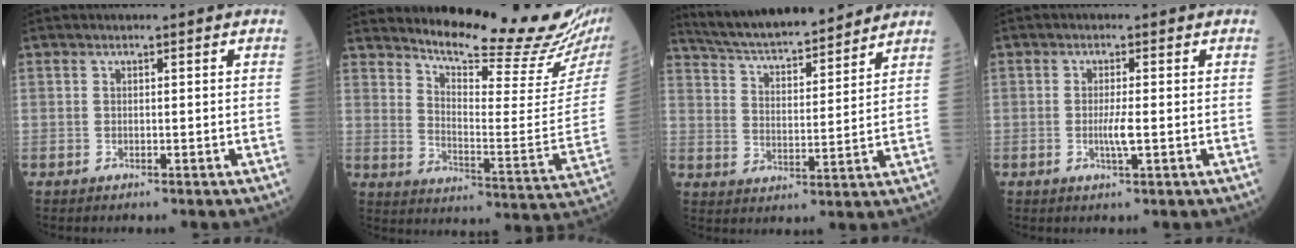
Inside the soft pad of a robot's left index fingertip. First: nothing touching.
{"total": 20.2, "force": [18.5, -0.4, 8.1], "torque": [-0.138, -0.105, 0.244]}
{"total": 17.5, "force": [16.0, 2.3, 6.8], "torque": [-0.116, 0.017, 0.252]}
{"total": 2.4, "force": [-0.3, -0.1, 2.4], "torque": [-0.050, -0.004, -0.005]}